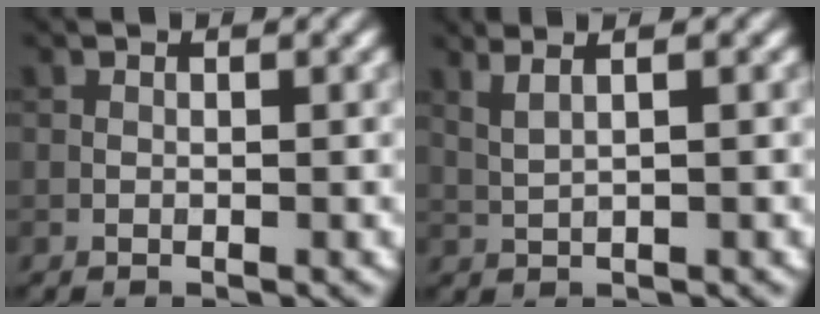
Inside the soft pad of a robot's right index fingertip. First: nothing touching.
{"total": 3.8, "force": [2.2, 1.5, 2.7], "torque": [-0.041, 0.019, 0.023]}